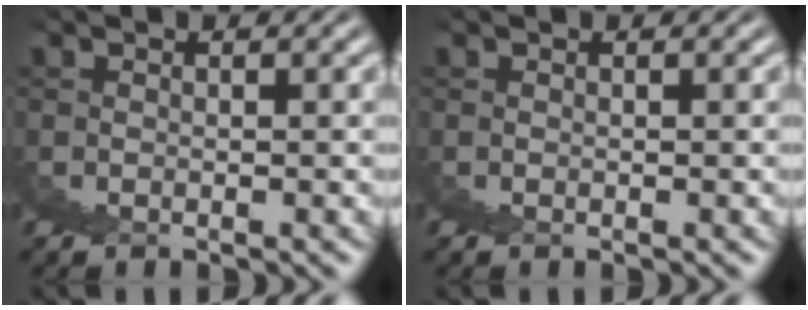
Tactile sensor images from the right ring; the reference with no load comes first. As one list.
[{"total": 0.0}]